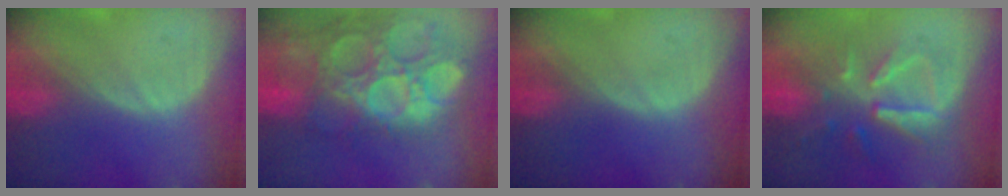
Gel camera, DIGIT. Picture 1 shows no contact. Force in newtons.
{"total": 15.6, "press": 12.8, "slide": 8.9}
{"total": 0.0}
{"total": 8.0, "press": 7.7, "slide": 2.4}